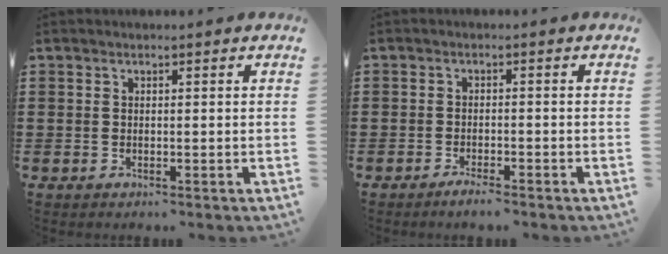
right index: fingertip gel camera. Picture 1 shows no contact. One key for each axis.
{"total": 1.7, "fx": -1.5, "fy": 0.1, "fz": 0.7, "tx": -0.015, "ty": -0.001, "tz": -0.027}